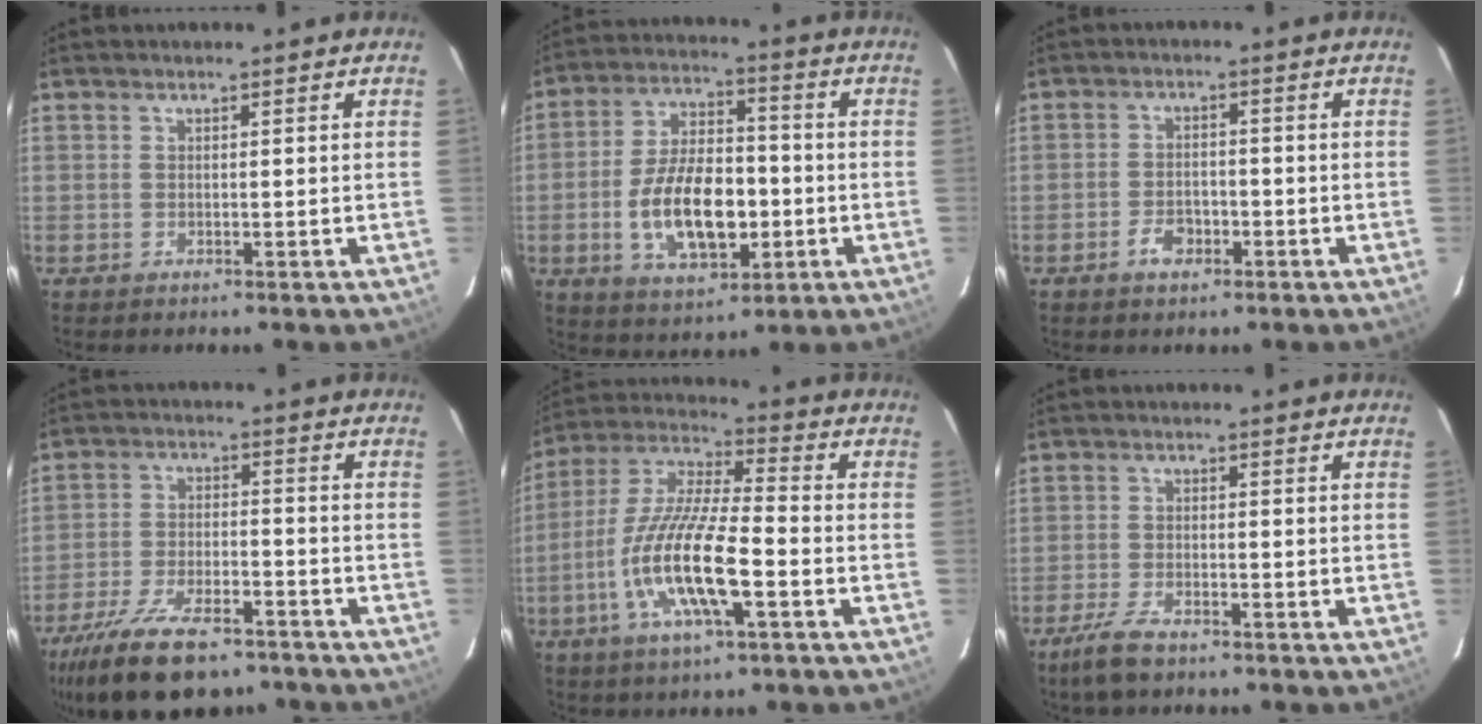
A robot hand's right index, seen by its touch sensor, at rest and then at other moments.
{"total": 15.0, "force": [-3.3, 7.8, 12.3], "torque": [-0.241, 0.006, -0.047]}
{"total": 4.0, "force": [-2.2, 2.5, 2.1], "torque": [-0.045, 0.004, -0.036]}
{"total": 18.4, "force": [-13.6, 7.3, 9.9], "torque": [-0.215, -0.029, -0.221]}
{"total": 16.2, "force": [-5.5, 3.6, 14.8], "torque": [-0.301, -0.013, -0.111]}
{"total": 5.4, "force": [-4.1, 1.6, 3.2], "torque": [-0.092, -0.009, -0.080]}